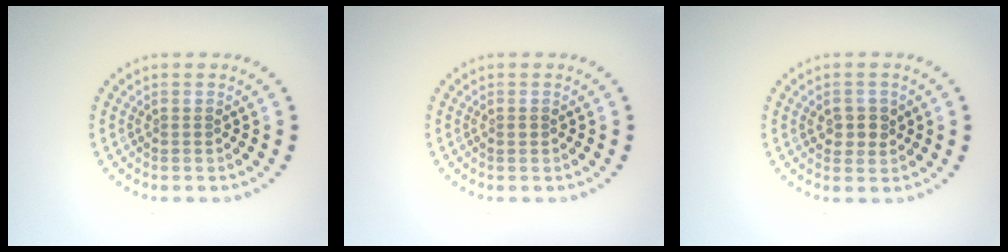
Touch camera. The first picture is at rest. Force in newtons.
{"total": 0.6, "press": 0.6, "slide": 0.1}
{"total": 2.2, "press": 2.1, "slide": 0.7}